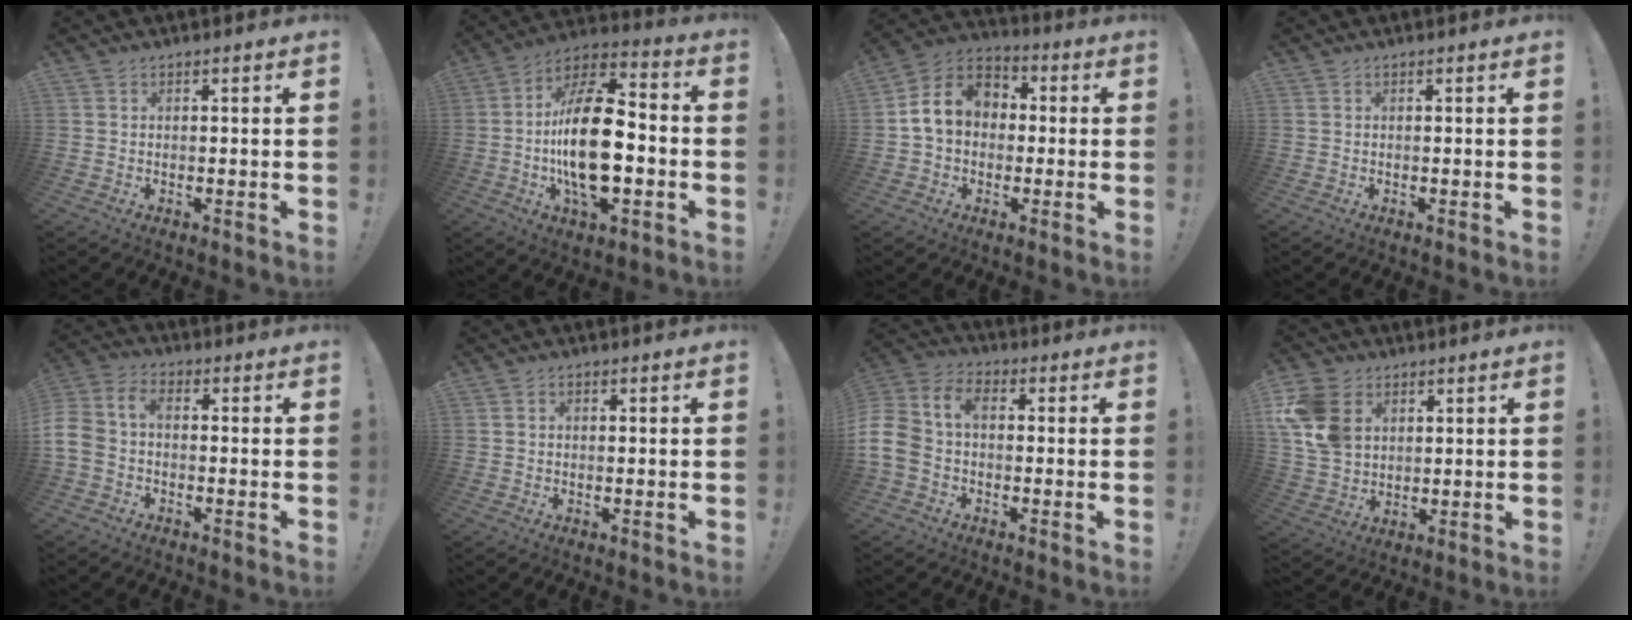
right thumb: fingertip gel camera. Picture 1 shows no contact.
{"total": 22.2, "force": [-3.6, 10.9, 19.0], "torque": [-0.346, 0.015, -0.059]}
{"total": 12.5, "force": [1.6, 10.0, 7.3], "torque": [-0.111, 0.011, 0.039]}
{"total": 0.0}
{"total": 7.4, "force": [-1.2, 4.9, 5.5], "torque": [-0.126, 0.006, -0.019]}
{"total": 0.6, "force": [-0.2, 0.5, 0.1], "torque": [-0.002, 0.001, -0.004]}
{"total": 11.1, "force": [-0.5, 7.7, 8.1], "torque": [-0.175, 0.014, -0.005]}
{"total": 14.5, "force": [4.7, 11.1, 8.0], "torque": [-0.159, -0.014, 0.095]}